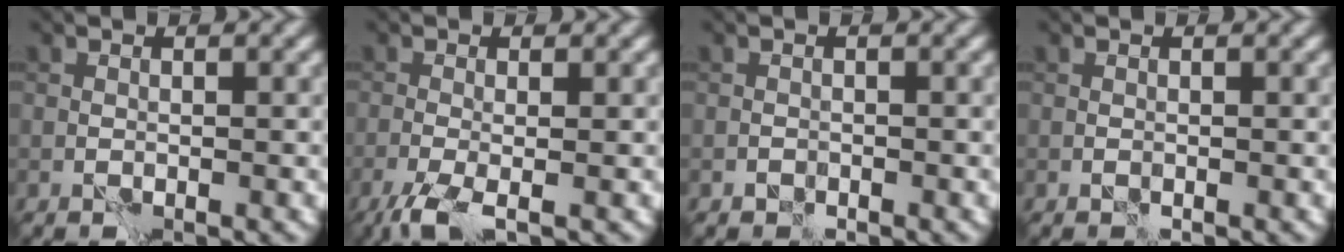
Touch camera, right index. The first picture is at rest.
{"total": 3.1, "force": [-1.7, 0.5, 2.5], "torque": [-0.056, -0.004, -0.040]}
{"total": 0.6, "force": [-0.5, 0.3, 0.0], "torque": [0.002, -0.001, -0.009]}
{"total": 0.0}